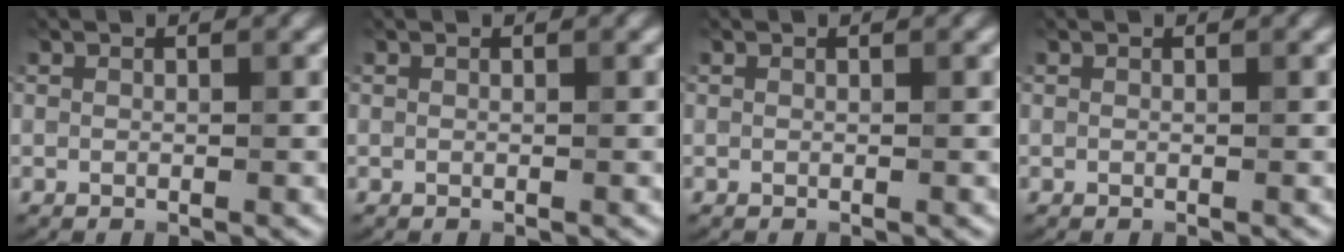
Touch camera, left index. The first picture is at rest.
{"total": 0.0}
{"total": 0.0}
{"total": 0.0}